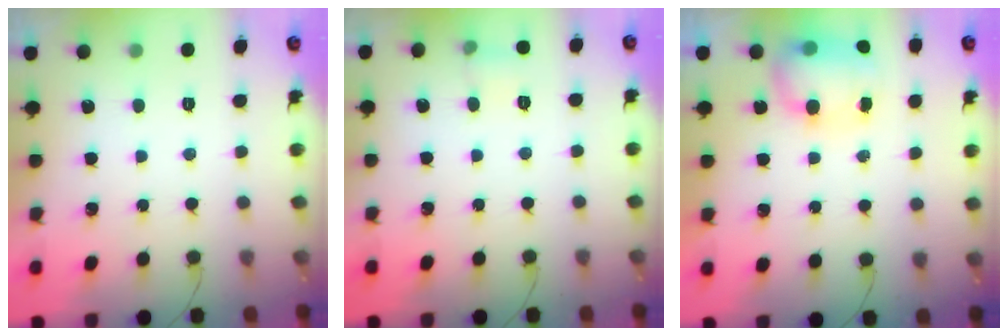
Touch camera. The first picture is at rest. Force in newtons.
{"total": 4.8, "press": 4.7, "slide": 1.2}
{"total": 11.9, "press": 9.8, "slide": 6.8}